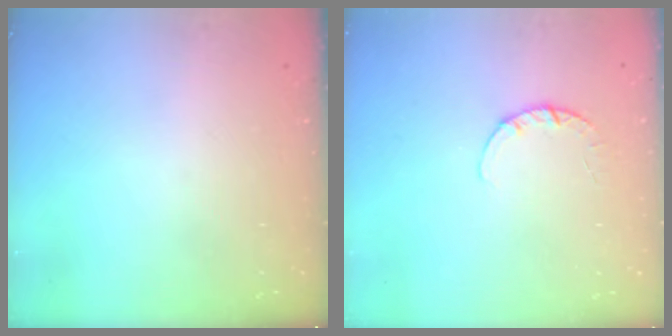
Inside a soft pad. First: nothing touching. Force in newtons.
{"total": 2.7, "press": 2.7, "slide": 0.4}